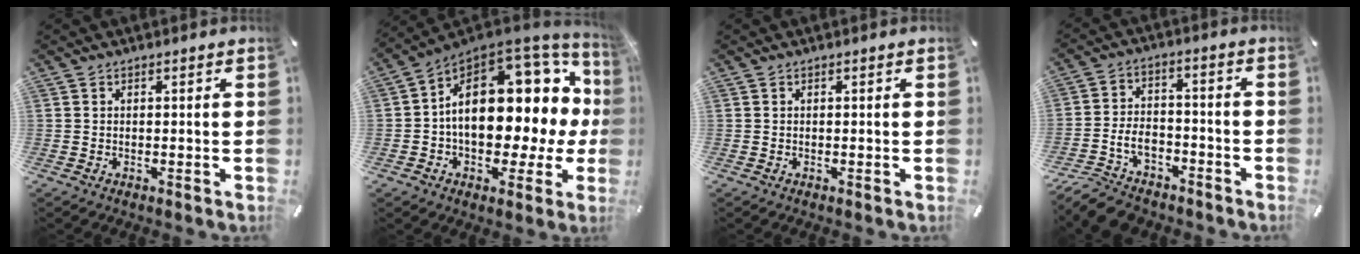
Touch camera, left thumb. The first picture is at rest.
{"total": 19.7, "force": [3.1, 12.6, 14.8], "torque": [-0.201, -0.046, 0.055]}
{"total": 0.0}
{"total": 9.8, "force": [-6.6, 5.9, 4.4], "torque": [-0.082, 0.037, -0.122]}